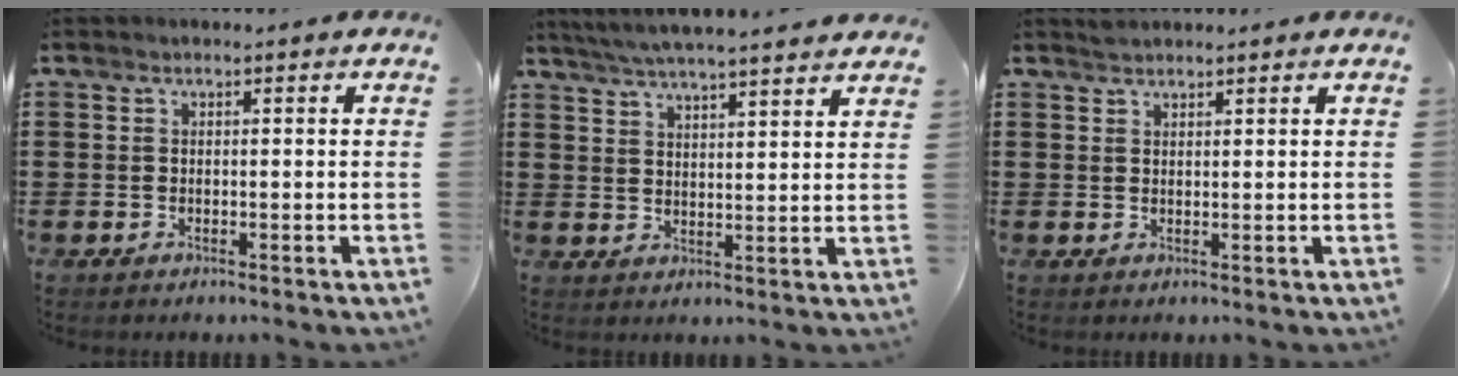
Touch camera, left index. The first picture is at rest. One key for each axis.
{"total": 5.0, "fx": 4.8, "fy": -0.4, "fz": 1.5, "tx": -0.045, "ty": -0.022, "tz": 0.084}
{"total": 1.4, "fx": 1.4, "fy": 0.1, "fz": 0.2, "tx": -0.005, "ty": 0.001, "tz": 0.026}